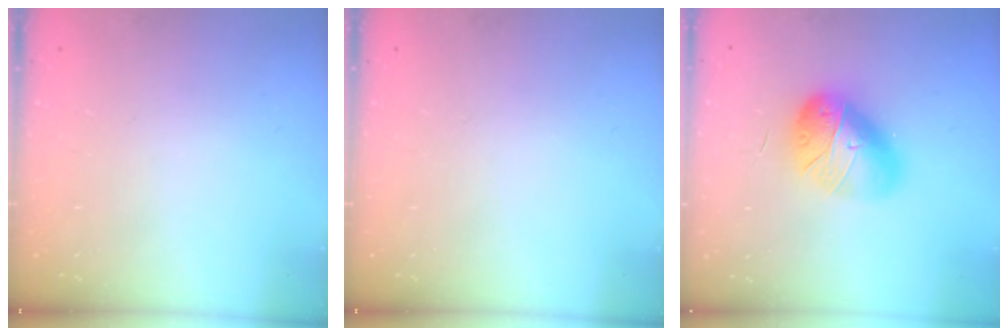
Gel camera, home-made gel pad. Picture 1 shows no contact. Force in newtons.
{"total": 0.0}
{"total": 16.1, "press": 16.1, "slide": 0.8}